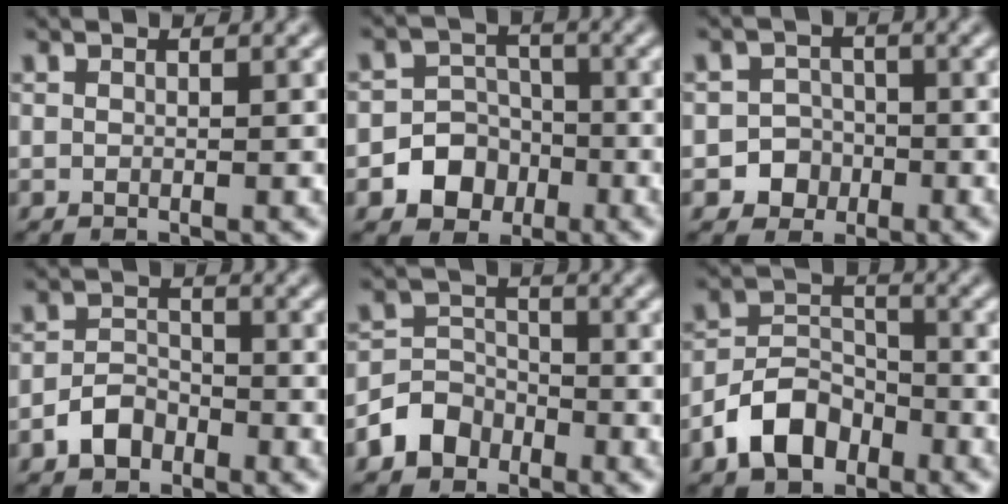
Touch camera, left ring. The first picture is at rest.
{"total": 5.7, "force": [-2.4, 4.9, 1.4], "torque": [0.012, -0.003, -0.065]}
{"total": 3.4, "force": [-1.5, 3.0, 0.4], "torque": [0.027, 0.005, -0.036]}
{"total": 2.8, "force": [-1.8, 1.8, 1.2], "torque": [-0.017, 0.009, -0.038]}
{"total": 3.6, "force": [-2.2, 2.7, 0.9], "torque": [-0.013, 0.005, -0.047]}
{"total": 5.4, "force": [-3.1, 3.5, 2.5], "torque": [-0.045, 0.001, -0.065]}